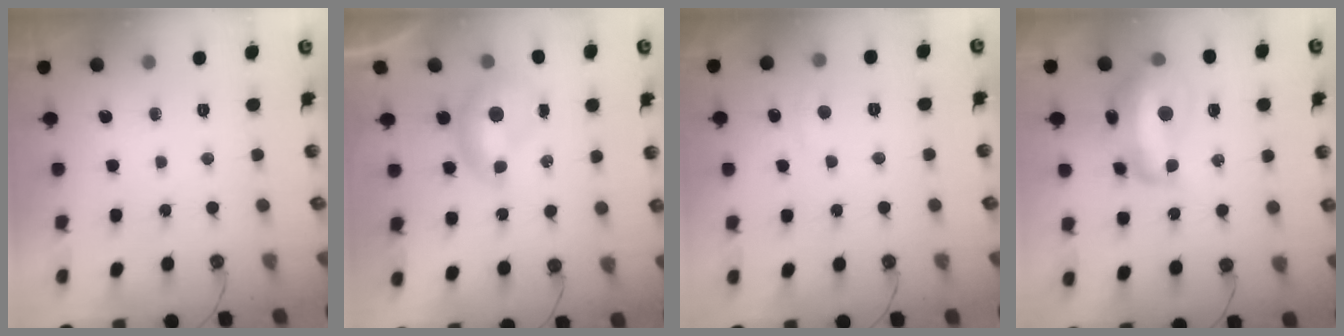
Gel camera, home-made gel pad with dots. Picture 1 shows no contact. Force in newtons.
{"total": 0.0}
{"total": 2.6, "press": 2.5, "slide": 0.5}
{"total": 8.6, "press": 8.5, "slide": 0.9}